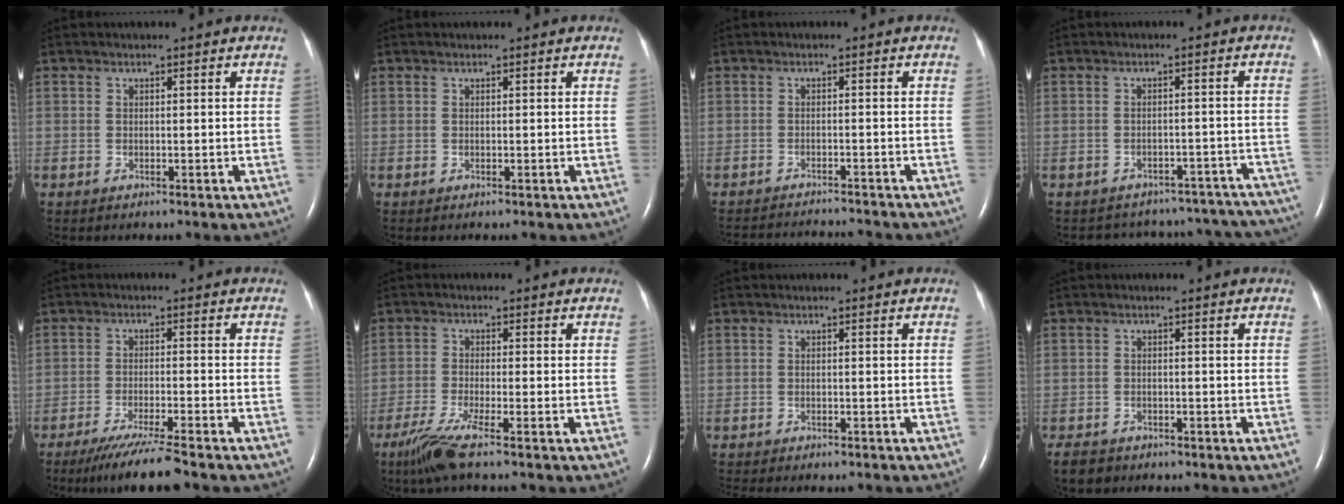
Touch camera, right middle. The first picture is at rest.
{"total": 0.0}
{"total": 9.8, "force": [-9.5, 0.3, 2.2], "torque": [-0.030, -0.006, -0.133]}
{"total": 19.1, "force": [-17.3, 7.2, 3.4], "torque": [-0.055, 0.036, -0.174]}
{"total": 7.4, "force": [-6.1, -0.7, 4.2], "torque": [-0.072, -0.026, -0.105]}
{"total": 5.8, "force": [-4.0, -0.3, 4.1], "torque": [-0.091, -0.020, -0.082]}
{"total": 6.0, "force": [-5.2, 1.3, 2.6], "torque": [-0.031, -0.006, -0.064]}
{"total": 4.0, "force": [-3.3, 2.1, 0.9], "torque": [-0.018, -0.003, -0.051]}